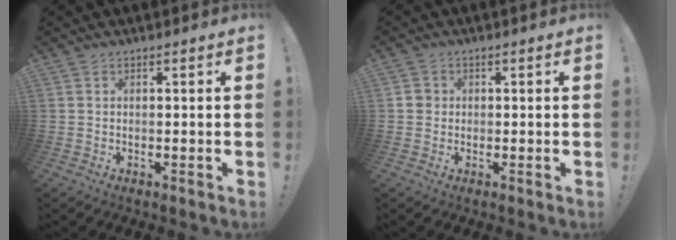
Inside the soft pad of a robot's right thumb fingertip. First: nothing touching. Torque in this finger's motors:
{"motor_torque": [0.35, 0.24, 0.35, -0.29, 0.00]}